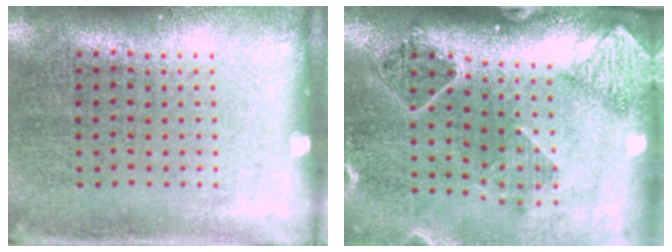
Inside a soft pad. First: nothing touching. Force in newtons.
{"total": 1.5, "press": 1.5, "slide": 0.1}